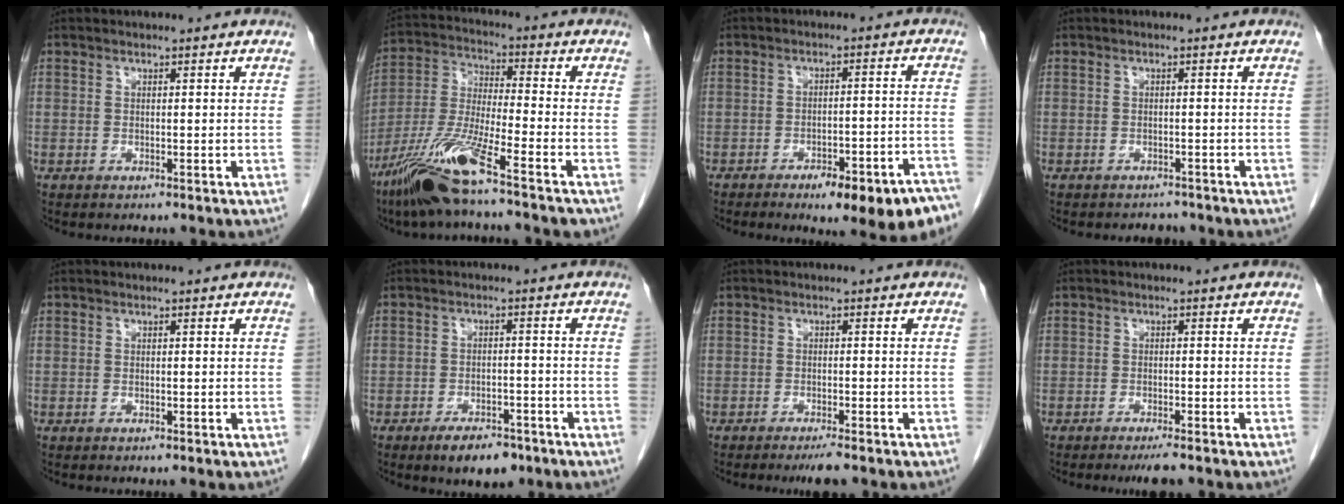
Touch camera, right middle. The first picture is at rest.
{"total": 13.2, "force": [-8.8, 0.2, 9.8], "torque": [-0.213, -0.030, -0.169]}
{"total": 13.8, "force": [-9.7, 3.5, 9.1], "torque": [-0.059, 0.032, -0.129]}
{"total": 2.2, "force": [-2.0, 0.9, -0.2], "torque": [-0.001, -0.002, -0.030]}
{"total": 0.0}
{"total": 6.1, "force": [-4.2, 2.6, 3.5], "torque": [-0.055, 0.000, -0.061]}
{"total": 3.0, "force": [-2.4, 0.2, 1.8], "torque": [-0.025, -0.004, -0.035]}
{"total": 3.1, "force": [-2.5, 0.3, 1.9], "torque": [-0.023, -0.004, -0.035]}